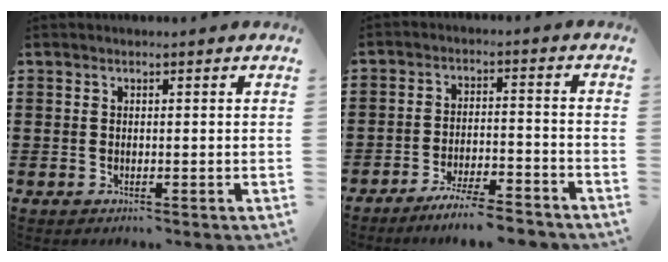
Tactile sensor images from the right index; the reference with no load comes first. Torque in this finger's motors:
{"motor_torque": [2.14, 0.00, 0.47, 0.11]}